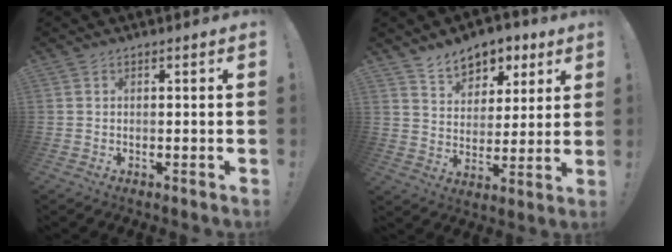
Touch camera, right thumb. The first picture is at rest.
{"total": 9.6, "force": [6.9, 6.1, 2.8], "torque": [-0.037, -0.050, 0.131]}